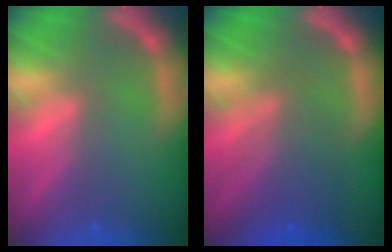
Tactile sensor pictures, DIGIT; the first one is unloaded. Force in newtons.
{"total": 5.5}